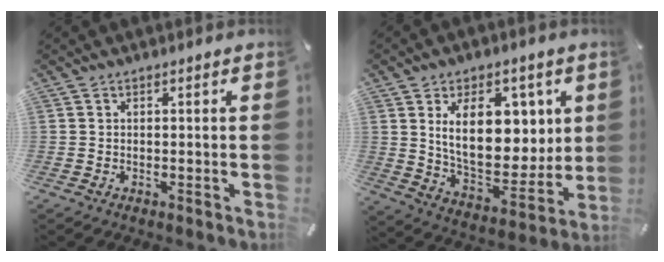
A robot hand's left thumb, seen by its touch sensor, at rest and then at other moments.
{"total": 17.2, "force": [6.2, 10.6, 12.1], "torque": [-0.183, -0.029, 0.110]}